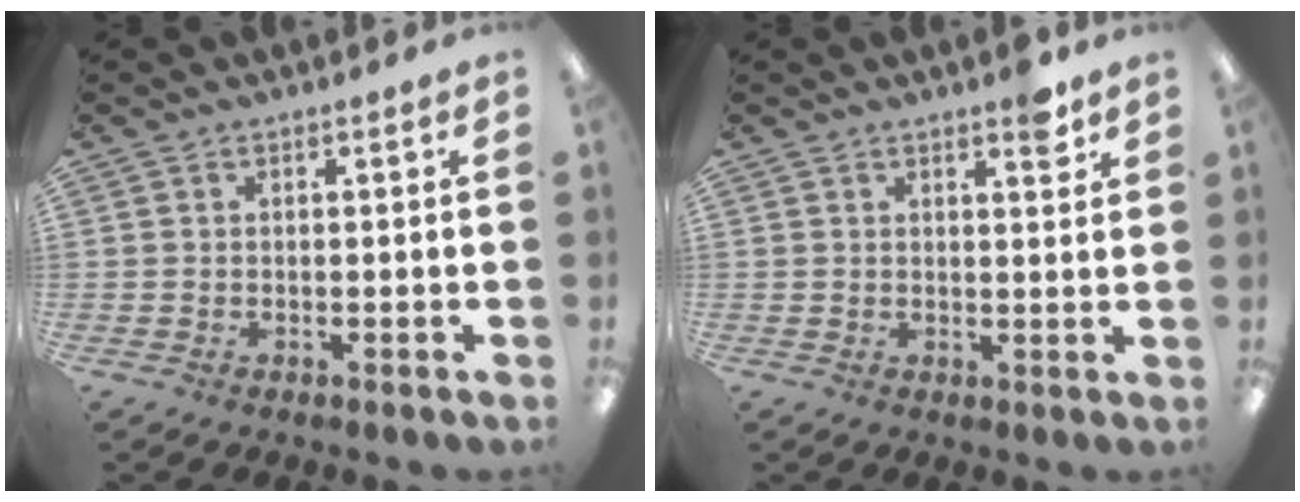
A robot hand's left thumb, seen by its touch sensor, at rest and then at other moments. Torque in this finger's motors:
{"motor_torque": [0.29, -0.26, 0.17, -0.26, 0.00]}